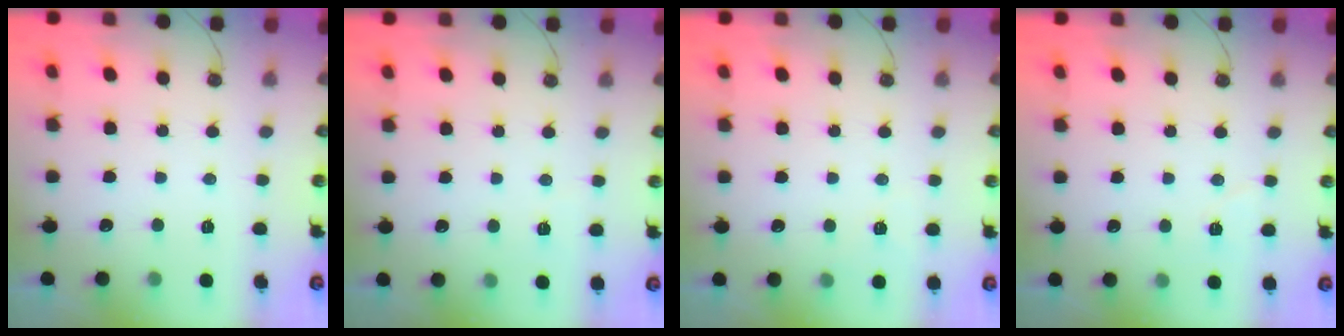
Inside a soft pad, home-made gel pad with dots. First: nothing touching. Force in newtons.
{"total": 2.3, "press": 1.3, "slide": 1.9}
{"total": 3.0, "press": 2.4, "slide": 1.8}
{"total": 5.8, "press": 5.2, "slide": 2.7}